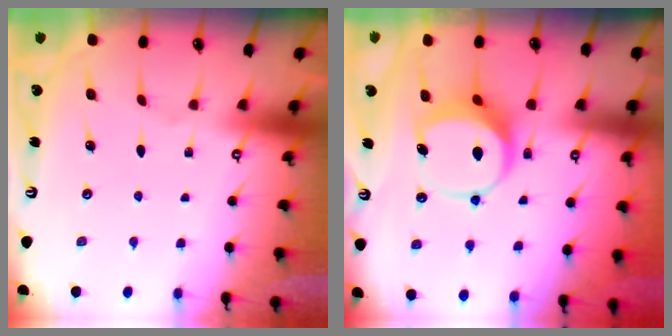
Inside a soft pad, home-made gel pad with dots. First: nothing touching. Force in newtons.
{"total": 8.4, "press": 8.2, "slide": 1.4}